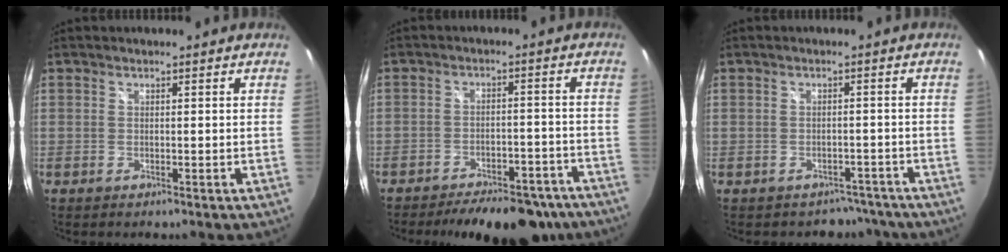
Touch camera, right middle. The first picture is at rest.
{"total": 19.2, "force": [-16.0, 7.2, 7.9], "torque": [-0.148, 0.009, -0.190]}
{"total": 4.2, "force": [-3.3, 2.7, -0.3], "torque": [0.013, 0.026, -0.038]}